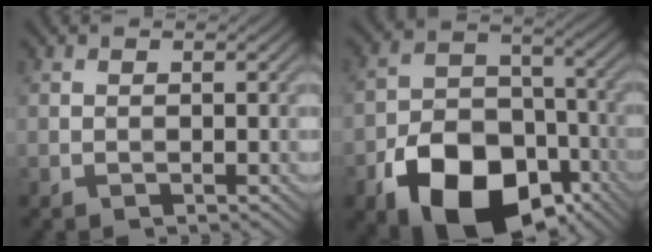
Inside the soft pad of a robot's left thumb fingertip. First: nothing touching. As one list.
[{"total": 16.0, "force": [-8.8, 10.0, 9.0], "torque": [-0.177, -0.042, -0.150]}]